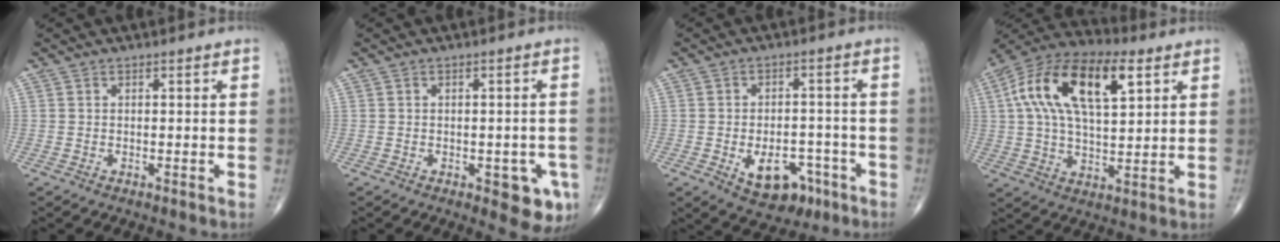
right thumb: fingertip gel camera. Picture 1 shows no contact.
{"total": 6.7, "force": [-2.6, 3.1, 5.3], "torque": [-0.035, 0.001, -0.028]}
{"total": 10.1, "force": [-4.1, 6.4, 6.5], "torque": [-0.070, 0.027, -0.048]}
{"total": 19.8, "force": [6.4, 9.3, 16.2], "torque": [-0.292, 0.014, 0.105]}